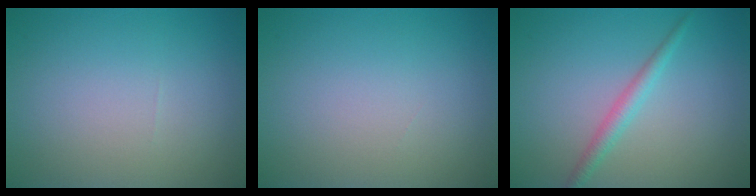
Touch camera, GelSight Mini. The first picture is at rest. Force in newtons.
{"total": 0.0}
{"total": 1.8, "press": 1.8, "slide": 0.1}